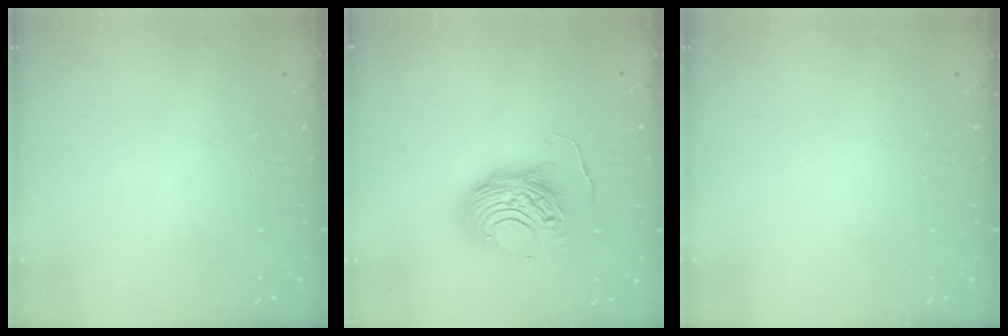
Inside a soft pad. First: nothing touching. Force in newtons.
{"total": 12.3, "press": 12.2, "slide": 0.9}
{"total": 0.0}